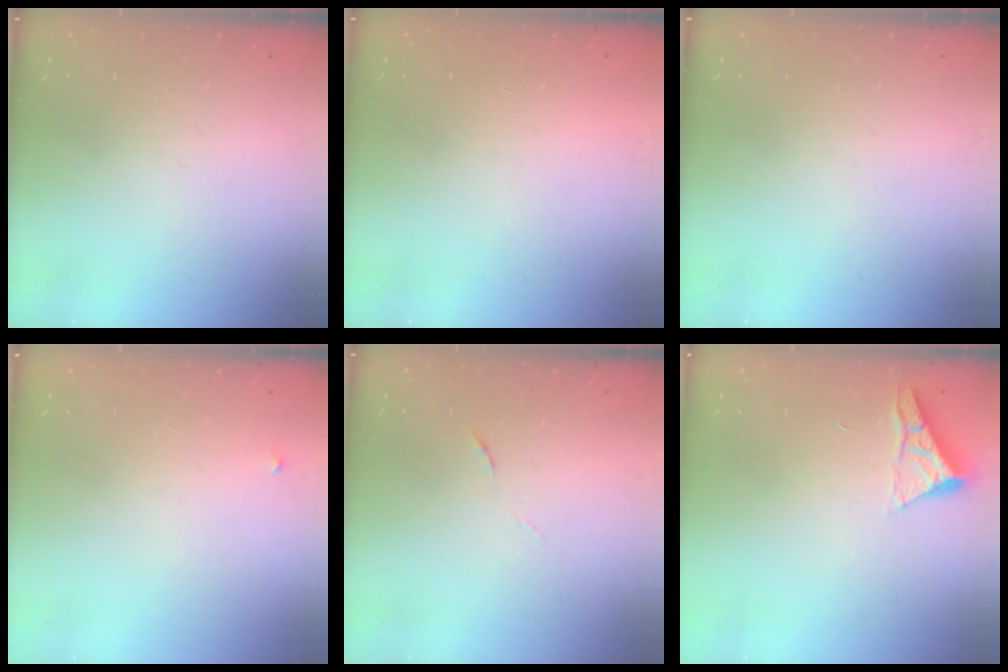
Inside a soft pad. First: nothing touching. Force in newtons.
{"total": 1.7, "press": 1.7, "slide": 0.1}
{"total": 0.0}
{"total": 2.1, "press": 2.1, "slide": 0.1}
{"total": 4.4, "press": 4.2, "slide": 1.3}
{"total": 5.3, "press": 5.3, "slide": 0.5}